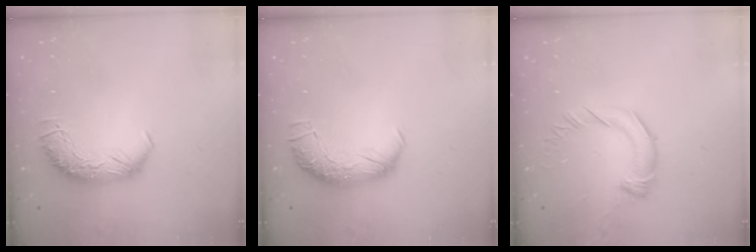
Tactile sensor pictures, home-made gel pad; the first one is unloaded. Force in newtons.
{"total": 2.4, "press": 1.0, "slide": 2.2}
{"total": 2.1, "press": 2.1, "slide": 0.3}